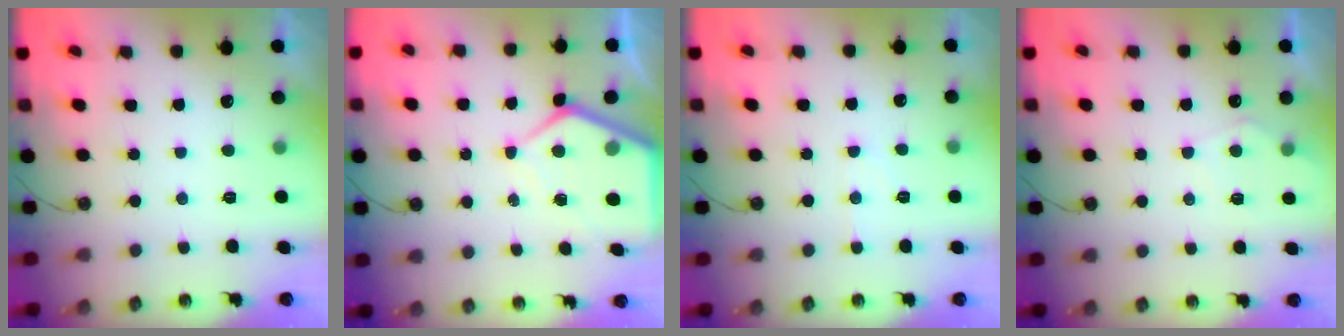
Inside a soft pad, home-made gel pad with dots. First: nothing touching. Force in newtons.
{"total": 8.4, "press": 8.4, "slide": 0.7}
{"total": 5.5, "press": 5.5, "slide": 0.7}
{"total": 6.3, "press": 6.2, "slide": 0.7}